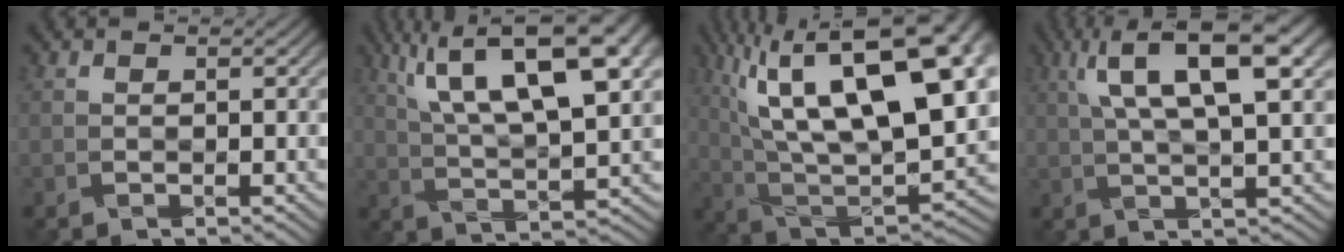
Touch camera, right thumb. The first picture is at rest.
{"total": 16.4, "force": [8.1, 5.2, 13.3], "torque": [-0.232, 0.021, 0.140]}
{"total": 21.6, "force": [8.5, 8.8, 17.8], "torque": [-0.294, 0.042, 0.144]}
{"total": 11.0, "force": [4.7, 2.7, 9.5], "torque": [-0.159, 0.015, 0.085]}